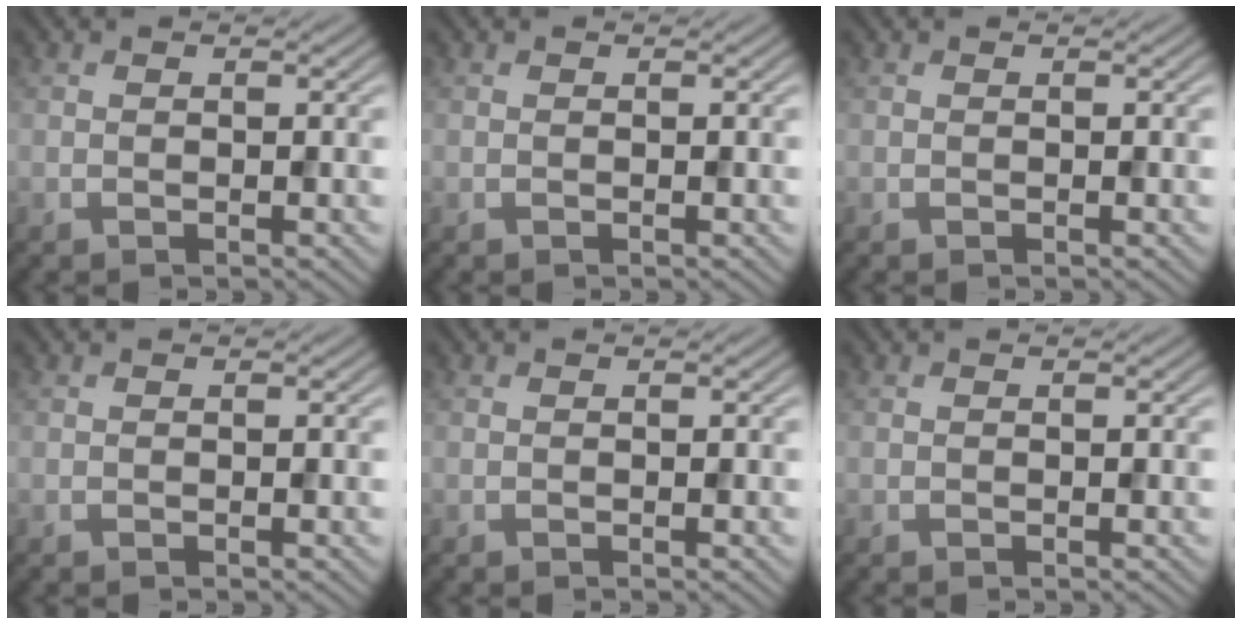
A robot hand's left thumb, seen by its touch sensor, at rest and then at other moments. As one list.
[{"total": 0.0}, {"total": 0.0}, {"total": 0.0}, {"total": 0.0}, {"total": 0.0}]